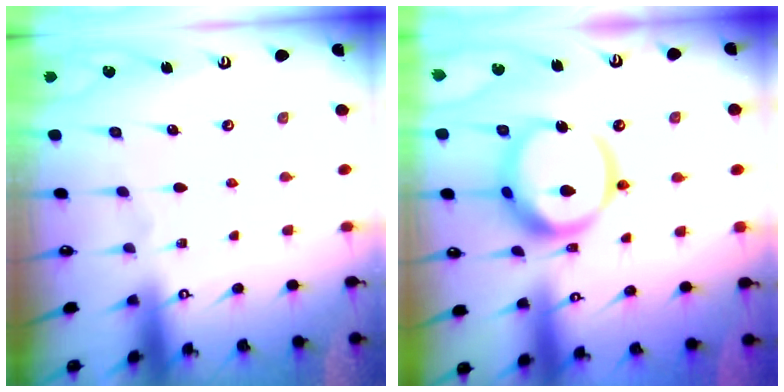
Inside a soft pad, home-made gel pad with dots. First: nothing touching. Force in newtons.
{"total": 18.1, "press": 18.0, "slide": 1.9}